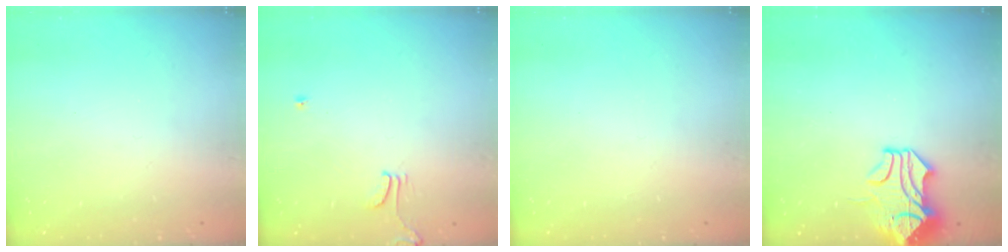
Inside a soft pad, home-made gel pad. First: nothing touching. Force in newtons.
{"total": 1.7, "press": 1.7, "slide": 0.3}
{"total": 0.0}
{"total": 2.2, "press": 1.6, "slide": 1.6}